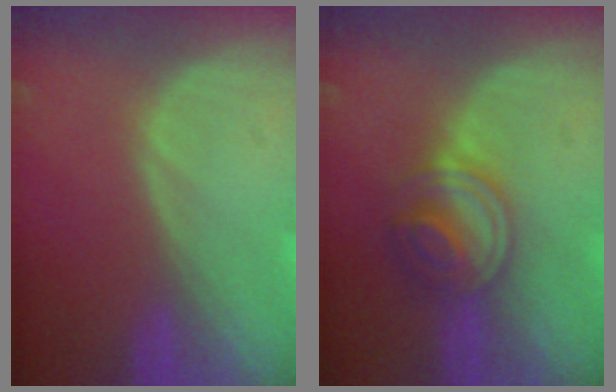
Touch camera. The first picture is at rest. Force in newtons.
{"total": 5.8, "press": 5.5, "slide": 1.9}